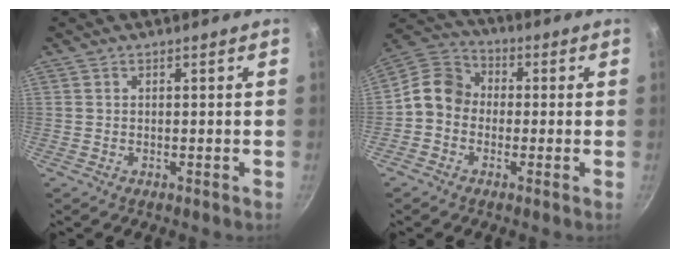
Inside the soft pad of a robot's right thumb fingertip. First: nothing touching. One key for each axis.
{"total": 8.5, "fx": -1.1, "fy": 7.3, "fz": 4.2, "tx": -0.048, "ty": 0.032, "tz": -0.048}